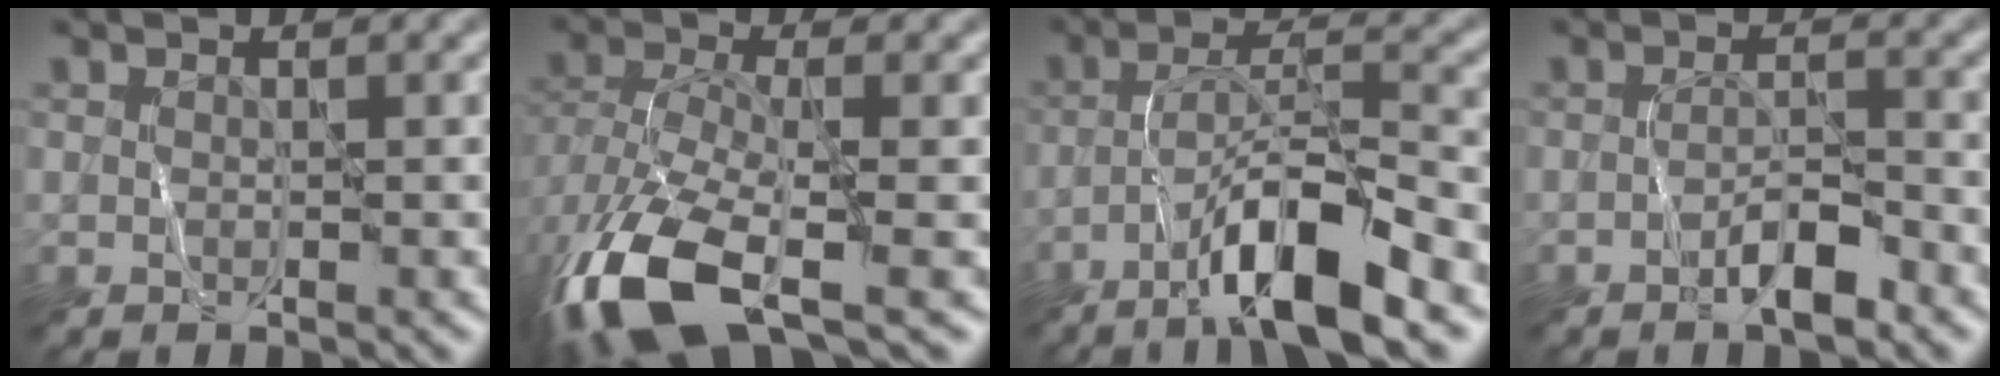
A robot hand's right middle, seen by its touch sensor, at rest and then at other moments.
{"total": 10.6, "force": [-5.6, 4.4, 7.9], "torque": [-0.183, -0.023, -0.103]}
{"total": 8.2, "force": [-4.8, 1.0, 6.6], "torque": [-0.109, 0.019, -0.088]}
{"total": 2.6, "force": [-1.7, 0.5, 1.9], "torque": [-0.031, 0.010, -0.032]}